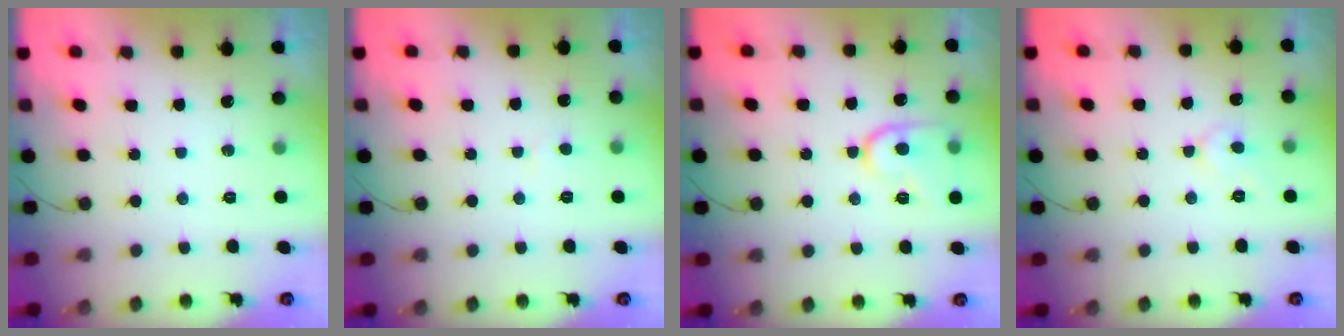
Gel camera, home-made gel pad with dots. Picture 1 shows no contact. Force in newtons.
{"total": 1.8, "press": 1.8, "slide": 0.2}
{"total": 12.6, "press": 12.6, "slide": 1.2}
{"total": 4.5, "press": 4.5, "slide": 0.3}